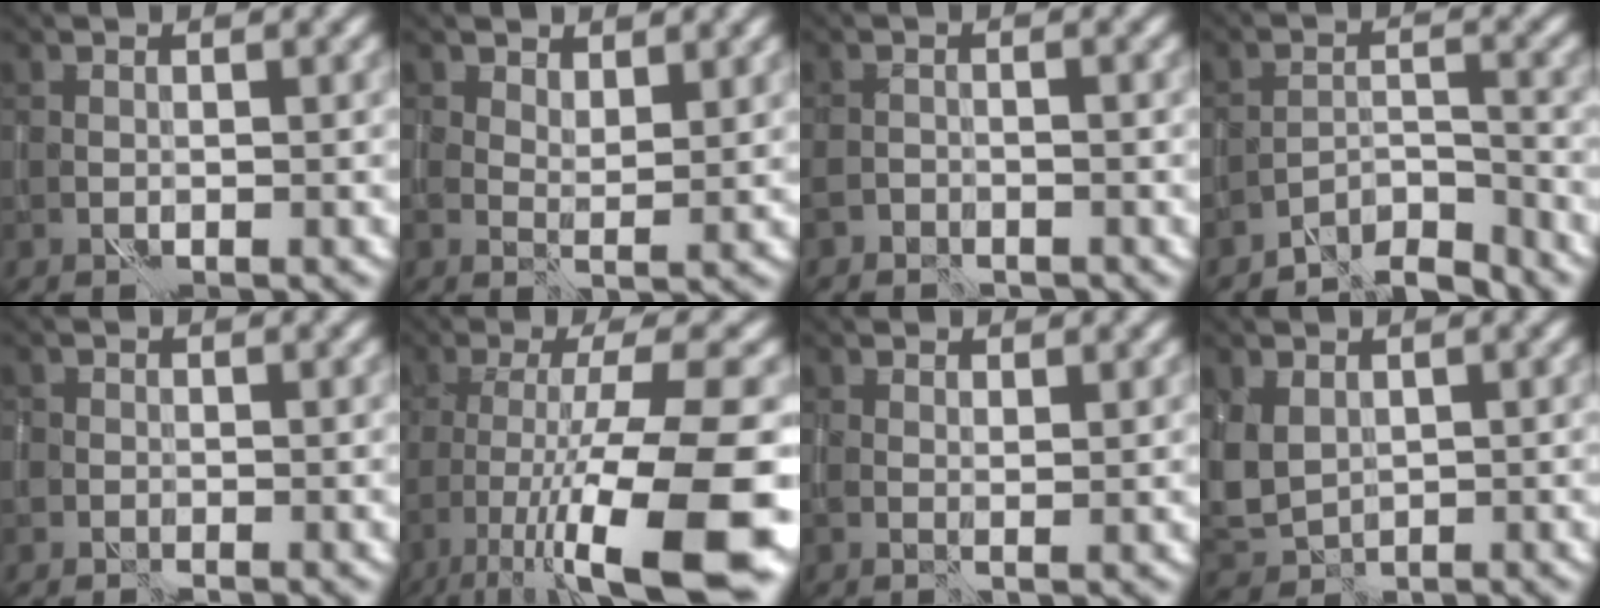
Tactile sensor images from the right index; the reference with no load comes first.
{"total": 2.3, "force": [1.5, 1.1, 1.3], "torque": [-0.025, -0.001, 0.029]}
{"total": 1.7, "force": [-1.6, 0.6, 0.2], "torque": [-0.001, 0.002, -0.031]}
{"total": 4.7, "force": [-4.5, 0.8, 1.0], "torque": [-0.014, 0.004, -0.083]}
{"total": 1.3, "force": [-0.8, 1.0, 0.2], "torque": [-0.002, -0.001, -0.018]}
{"total": 14.1, "force": [-6.8, 2.9, 12.1], "torque": [-0.193, -0.002, -0.104]}
{"total": 1.1, "force": [0.5, 0.5, 0.8], "torque": [-0.014, 0.000, 0.009]}
{"total": 3.5, "force": [0.7, 2.7, 2.2], "torque": [-0.059, 0.000, 0.014]}